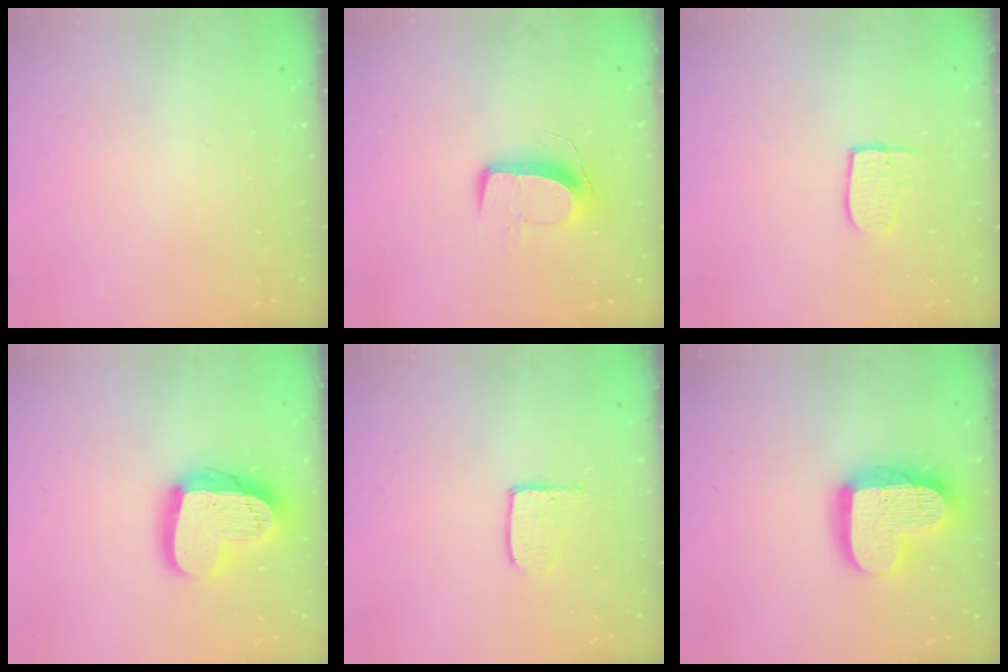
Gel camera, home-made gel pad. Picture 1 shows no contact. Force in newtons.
{"total": 10.1, "press": 10.1, "slide": 0.1}
{"total": 7.7, "press": 7.7, "slide": 0.6}
{"total": 19.1, "press": 19.0, "slide": 2.0}
{"total": 3.8, "press": 3.8, "slide": 0.4}
{"total": 18.6, "press": 18.6, "slide": 1.4}